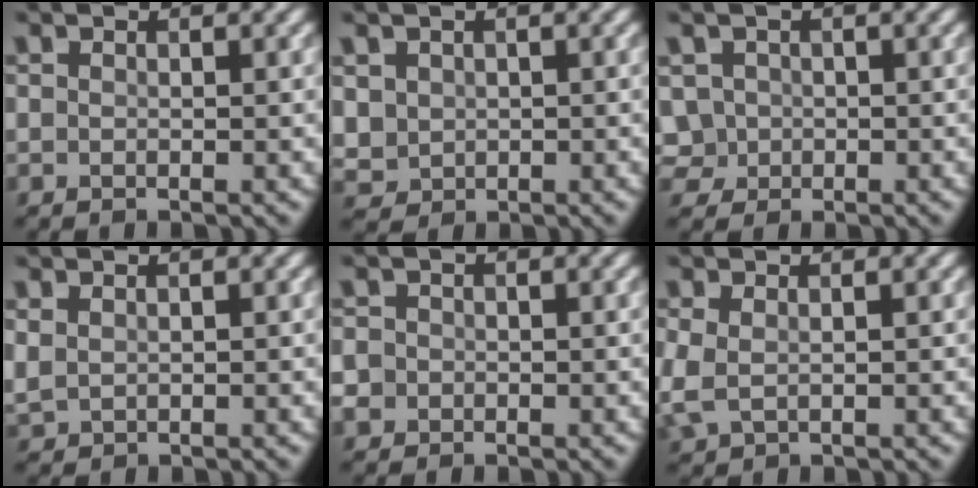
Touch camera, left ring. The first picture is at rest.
{"total": 2.2, "force": [0.5, 2.1, 0.6], "torque": [-0.023, -0.002, 0.024]}
{"total": 2.6, "force": [0.1, 2.5, 0.7], "torque": [-0.018, 0.013, 0.018]}
{"total": 1.2, "force": [0.7, 0.7, 0.6], "torque": [-0.020, 0.003, 0.025]}
{"total": 2.0, "force": [-0.7, 1.8, 0.4], "torque": [0.000, 0.006, -0.010]}
{"total": 2.5, "force": [-0.1, 1.7, 1.8], "torque": [-0.057, -0.002, 0.004]}